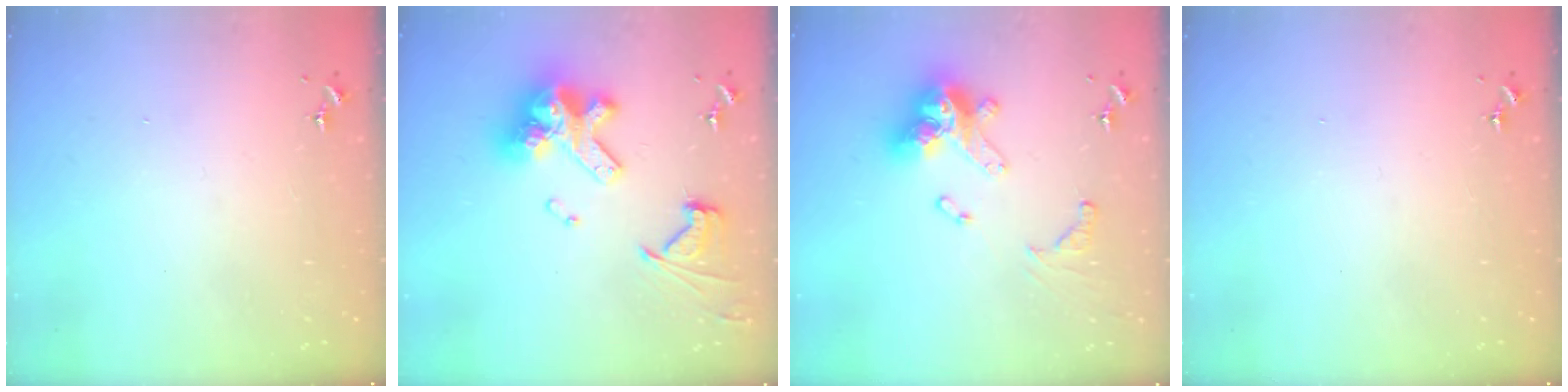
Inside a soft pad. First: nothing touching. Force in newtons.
{"total": 18.5, "press": 18.3, "slide": 2.2}
{"total": 17.9, "press": 17.8, "slide": 1.9}
{"total": 0.0}